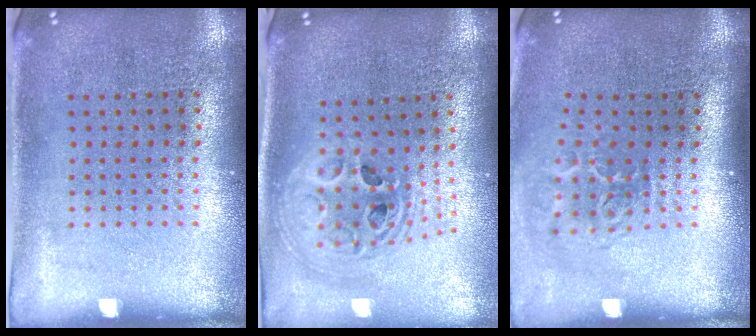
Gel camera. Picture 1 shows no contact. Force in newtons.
{"total": 2.4, "press": 1.9, "slide": 1.4}
{"total": 1.9, "press": 1.2, "slide": 1.4}